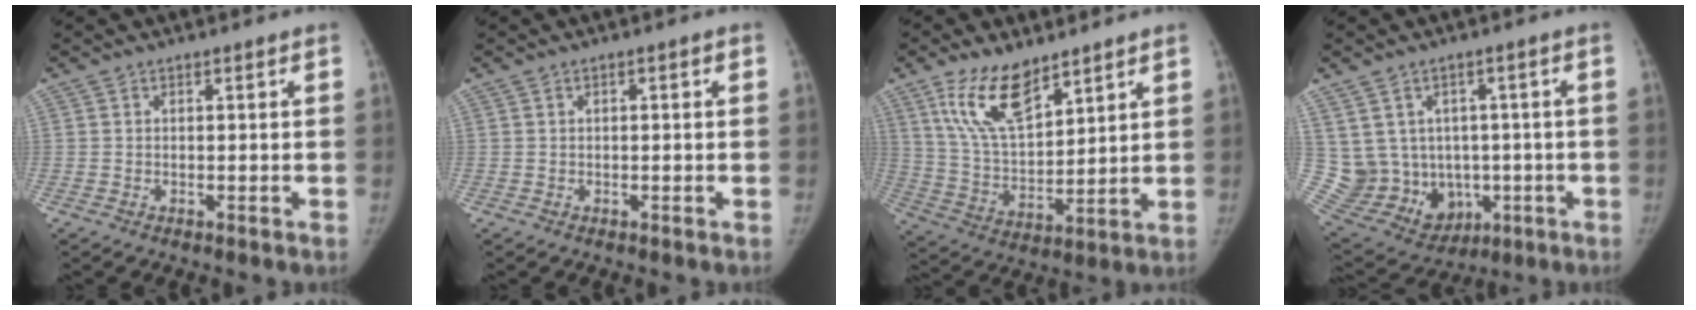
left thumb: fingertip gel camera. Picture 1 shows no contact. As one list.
[{"total": 1.1, "force": [0.2, 0.3, 1.0], "torque": [-0.015, 0.006, 0.001]}, {"total": 13.2, "force": [8.6, 5.7, 8.3], "torque": [-0.130, -0.045, 0.174]}, {"total": 14.8, "force": [-0.1, 13.1, 6.7], "torque": [-0.114, 0.019, 0.039]}]